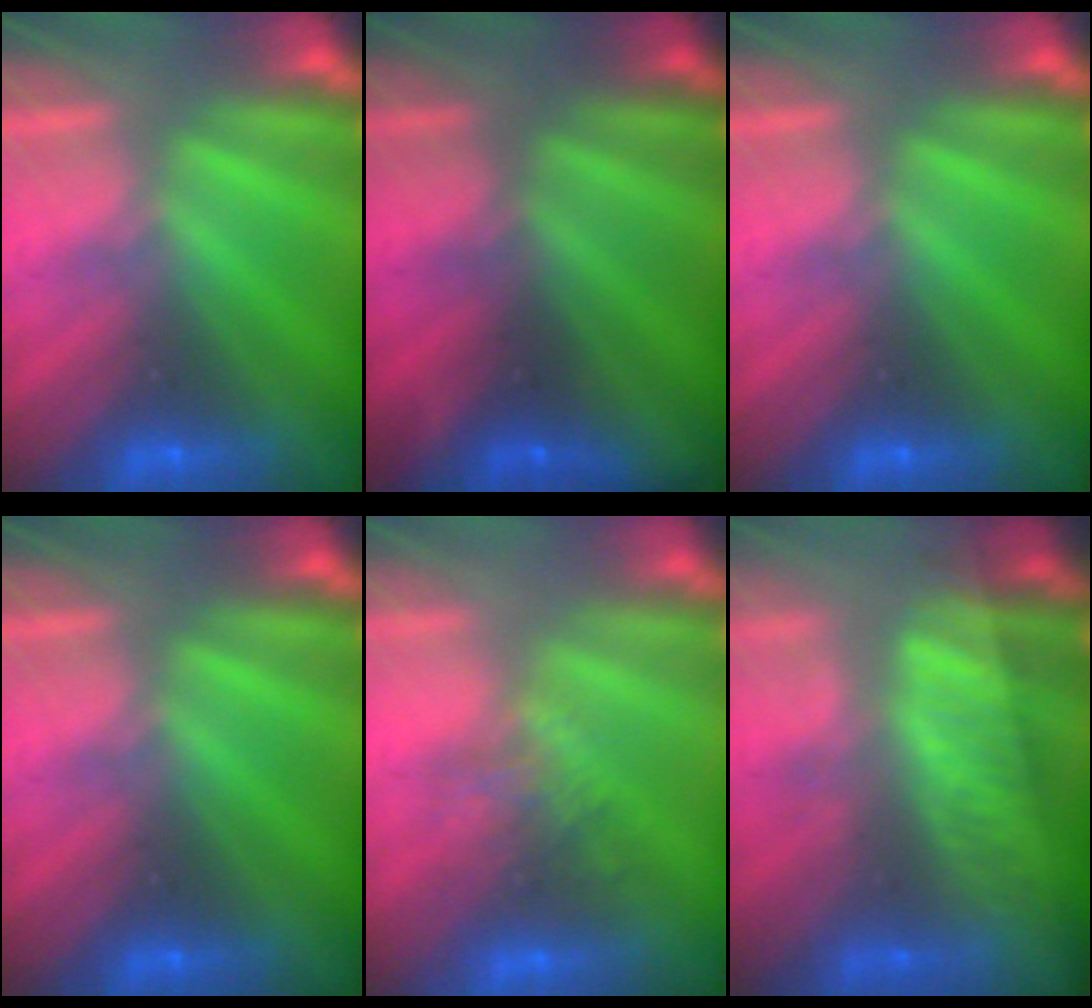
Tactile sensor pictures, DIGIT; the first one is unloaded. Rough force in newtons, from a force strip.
{"total": 2.4}
{"total": 0.0}
{"total": 0.0}
{"total": 3.8}
{"total": 8.8}